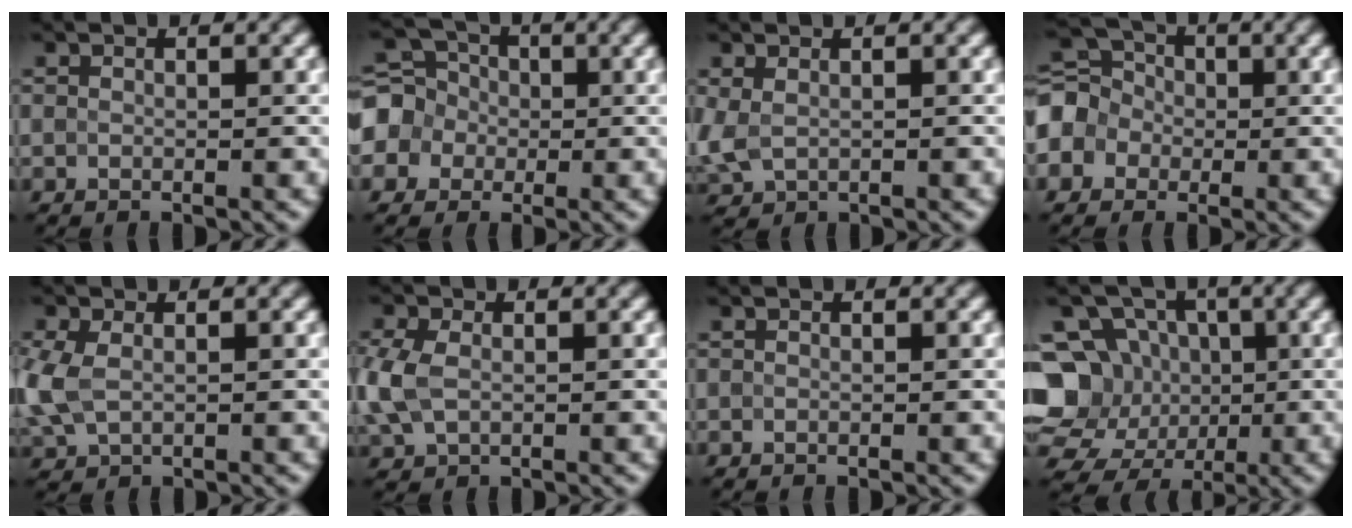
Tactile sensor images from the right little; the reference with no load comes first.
{"total": 6.0, "force": [-0.6, 5.6, 2.1], "torque": [-0.053, 0.016, -0.044]}
{"total": 2.3, "force": [-0.1, 1.6, 1.6], "torque": [-0.048, -0.007, 0.003]}
{"total": 5.3, "force": [-1.1, 4.7, 2.1], "torque": [-0.053, 0.011, -0.037]}
{"total": 3.9, "force": [-0.1, 2.7, 2.8], "torque": [-0.087, -0.004, 0.000]}
{"total": 4.1, "force": [-0.1, 3.0, 2.9], "torque": [-0.084, 0.001, -0.006]}
{"total": 0.0}
{"total": 11.9, "force": [-1.4, 11.0, 4.4], "torque": [-0.100, 0.013, -0.045]}